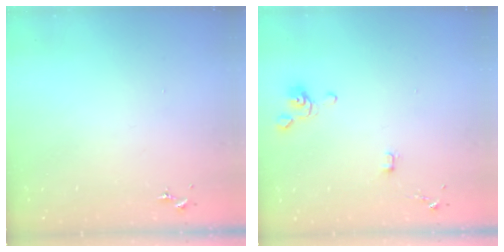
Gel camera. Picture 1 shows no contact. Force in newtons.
{"total": 4.1, "press": 4.0, "slide": 0.7}